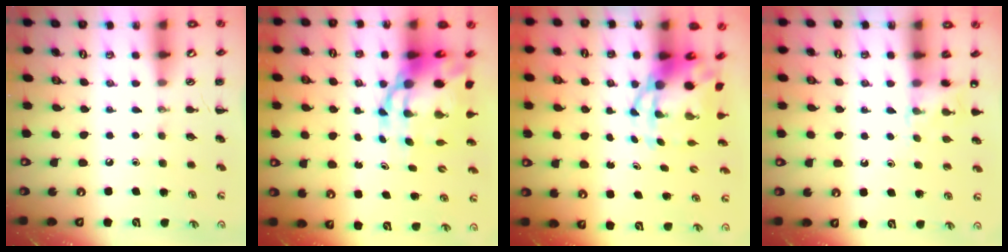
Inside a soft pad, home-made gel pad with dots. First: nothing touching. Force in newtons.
{"total": 11.5, "press": 11.1, "slide": 2.9}
{"total": 7.7, "press": 7.3, "slide": 2.2}
{"total": 5.5, "press": 5.3, "slide": 1.3}